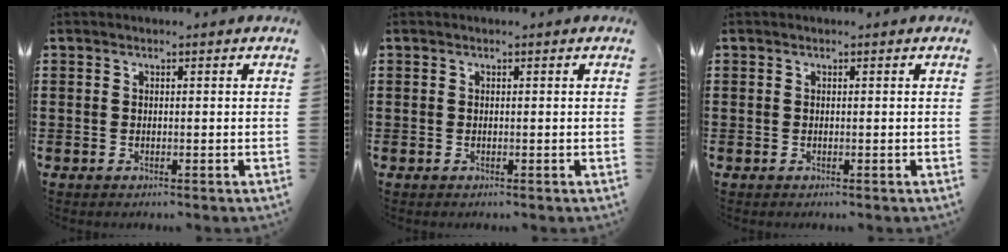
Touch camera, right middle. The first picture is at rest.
{"total": 0.0}
{"total": 0.0}